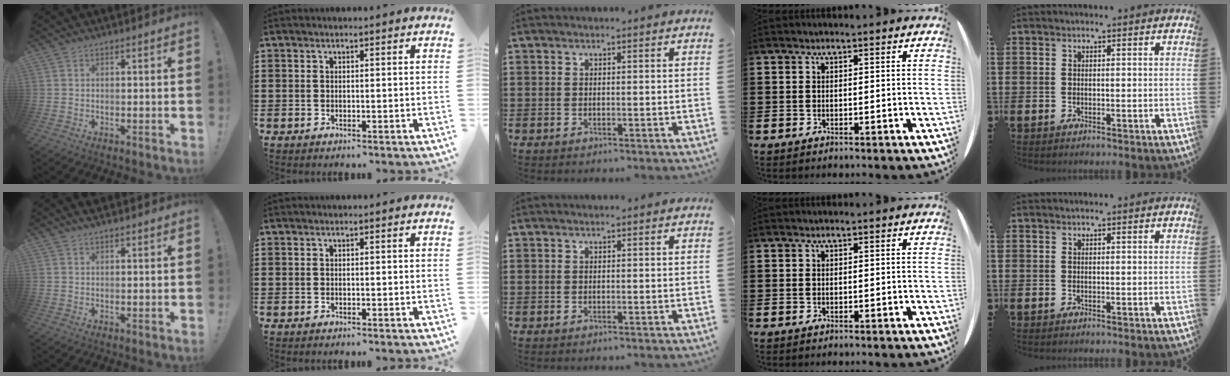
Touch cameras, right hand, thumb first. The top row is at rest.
{"thumb": {"total": 1.4, "force": [1.3, 0.0, 0.4], "torque": [-0.003, -0.004, 0.023]}}